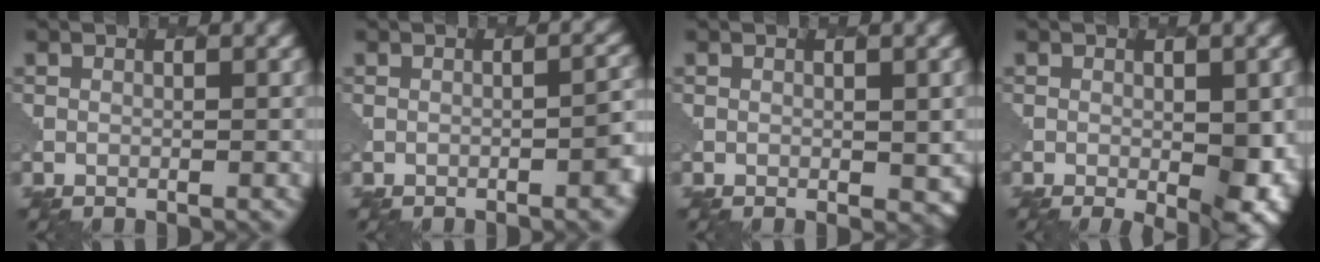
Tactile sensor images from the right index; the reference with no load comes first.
{"total": 3.0, "force": [-1.1, 0.8, 2.7], "torque": [-0.028, 0.008, -0.017]}
{"total": 2.8, "force": [-0.1, 1.7, 2.2], "torque": [-0.022, -0.008, 0.004]}
{"total": 6.2, "force": [-1.3, 2.4, 5.6], "torque": [-0.078, -0.016, -0.010]}